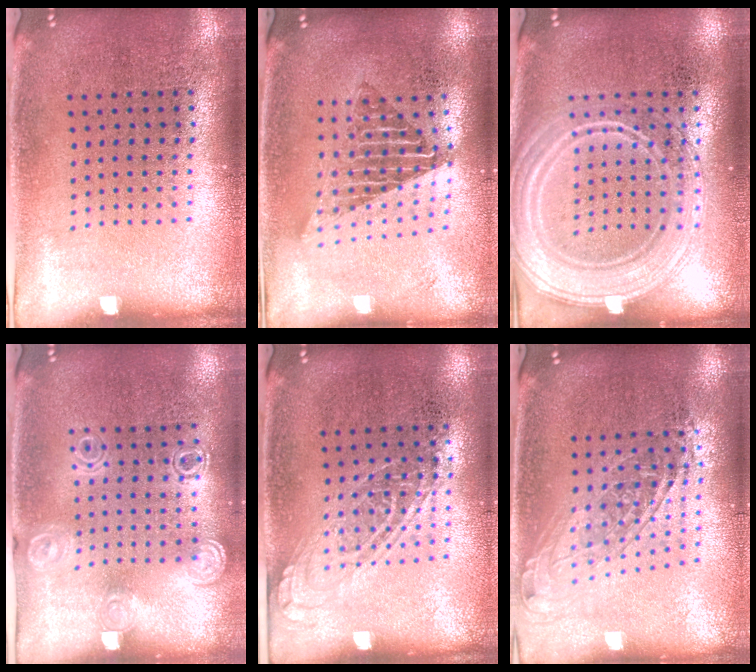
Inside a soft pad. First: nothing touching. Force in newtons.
{"total": 1.7, "press": 1.4, "slide": 1.0}
{"total": 3.8, "press": 3.8, "slide": 0.6}
{"total": 1.3, "press": 1.2, "slide": 0.3}
{"total": 1.3, "press": 1.2, "slide": 0.6}
{"total": 1.5, "press": 1.3, "slide": 0.8}